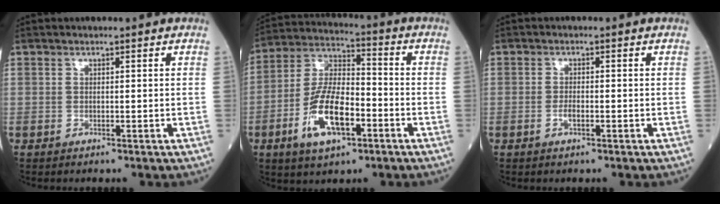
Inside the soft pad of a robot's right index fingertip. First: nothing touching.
{"total": 13.0, "force": [-5.0, 5.0, 10.9], "torque": [-0.226, 0.005, -0.090]}
{"total": 1.6, "force": [-0.6, 0.5, 1.4], "torque": [-0.027, 0.001, -0.012]}